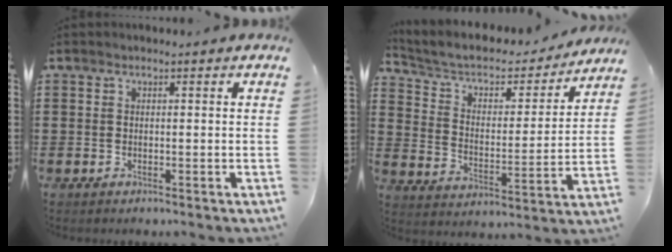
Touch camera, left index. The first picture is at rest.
{"total": 5.0, "force": [3.9, 2.4, 2.0], "torque": [-0.063, -0.025, 0.058]}